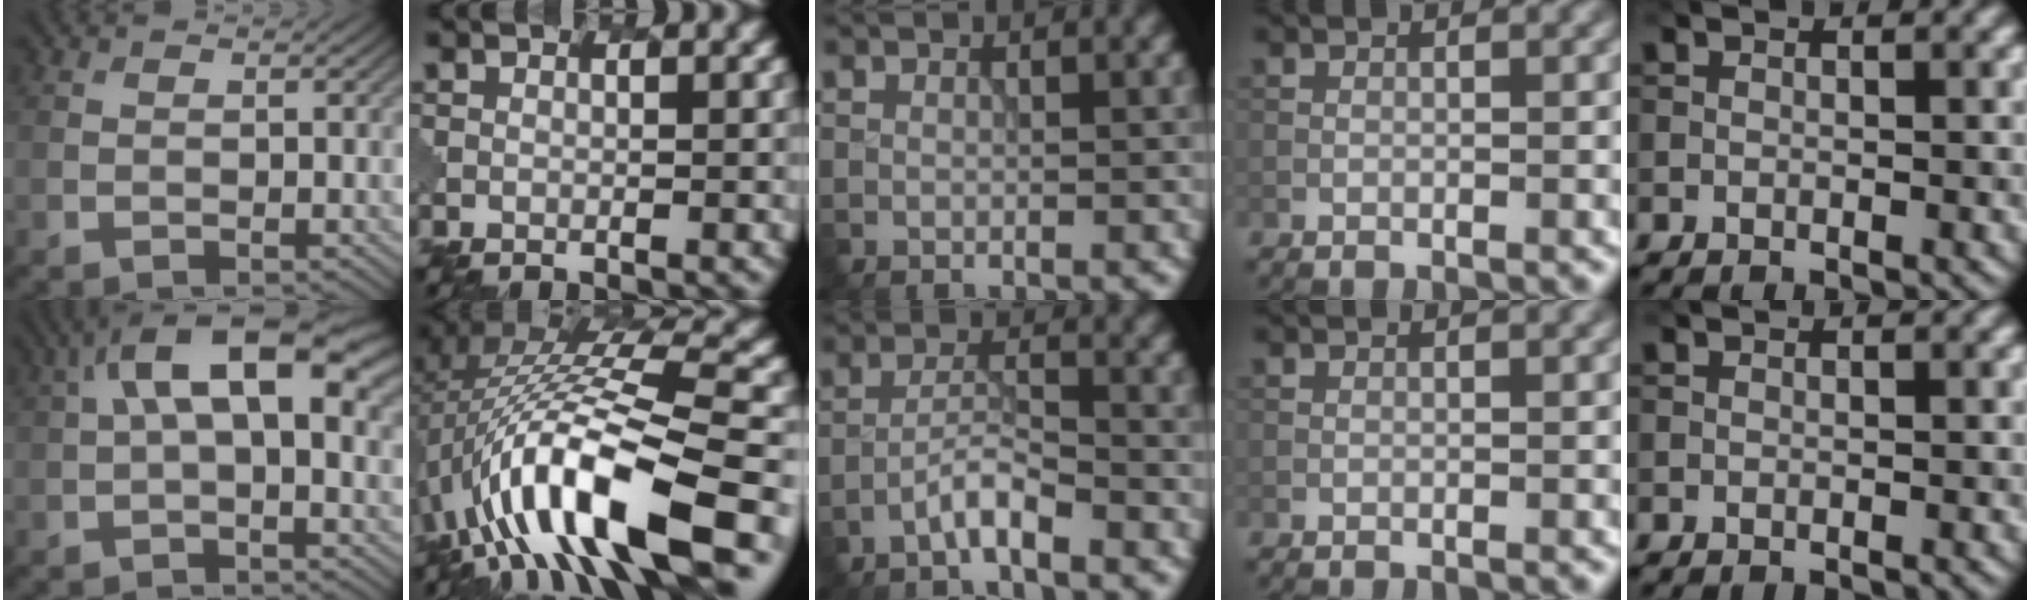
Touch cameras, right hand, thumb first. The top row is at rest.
{"thumb": {"total": 12.2, "force": [3.1, 5.2, 10.5], "torque": [-0.180, 0.015, 0.052]}, "index": {"total": 13.5, "force": [-4.3, 4.4, 12.1], "torque": [-0.223, 0.019, -0.059]}, "middle": {"total": 2.5, "force": [-1.8, 0.3, 1.7], "torque": [-0.032, 0.011, -0.041]}}